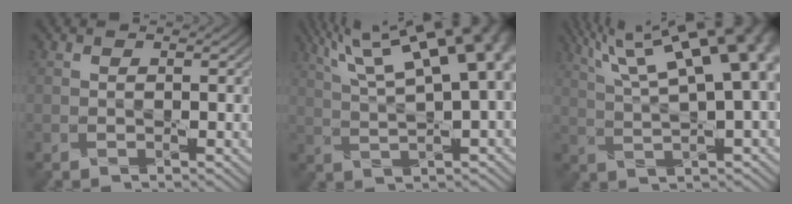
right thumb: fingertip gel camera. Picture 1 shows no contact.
{"total": 18.7, "force": [8.0, 6.8, 15.5], "torque": [-0.238, 0.063, 0.119]}
{"total": 18.6, "force": [8.2, 6.3, 15.5], "torque": [-0.235, 0.061, 0.120]}